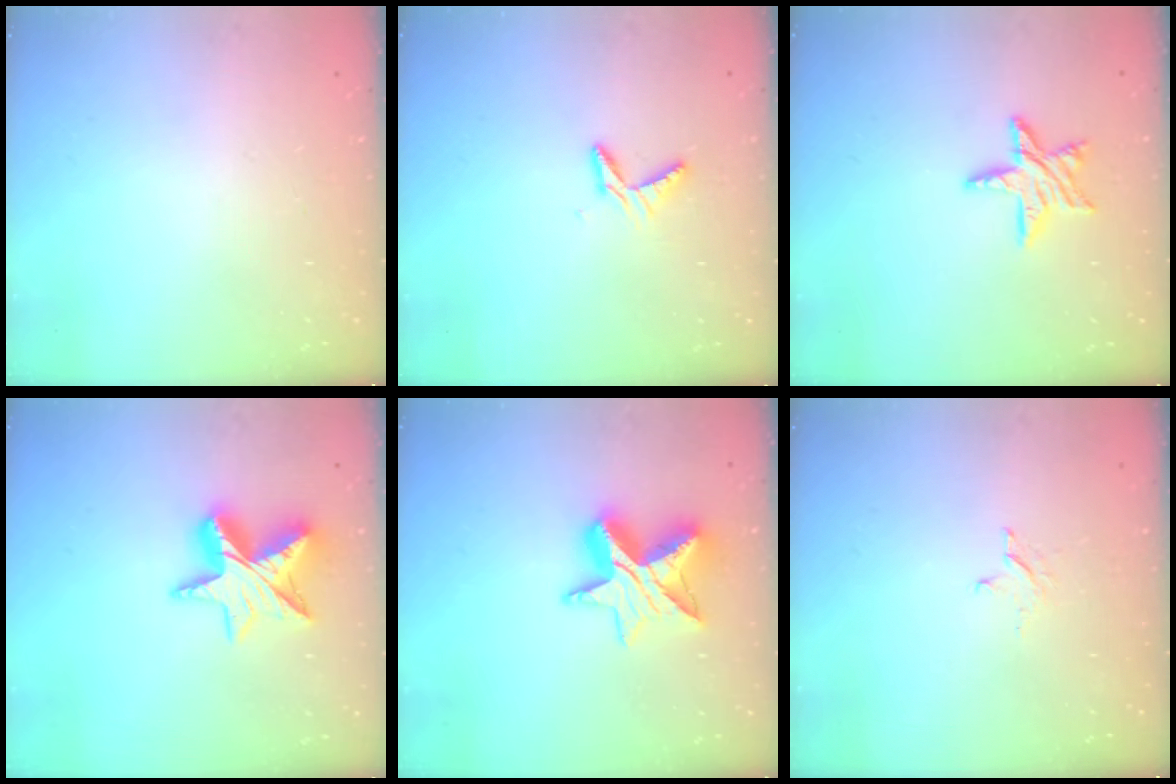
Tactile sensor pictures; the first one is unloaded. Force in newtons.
{"total": 4.6, "press": 4.6, "slide": 0.4}
{"total": 10.6, "press": 10.6, "slide": 0.8}
{"total": 13.1, "press": 13.1, "slide": 1.0}
{"total": 12.4, "press": 12.4, "slide": 0.9}
{"total": 3.0, "press": 3.0, "slide": 0.3}